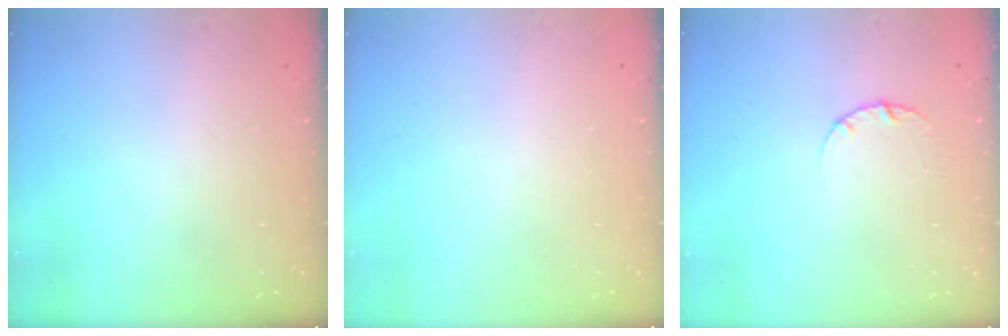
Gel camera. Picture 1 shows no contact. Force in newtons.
{"total": 0.0}
{"total": 2.5, "press": 2.5, "slide": 0.3}